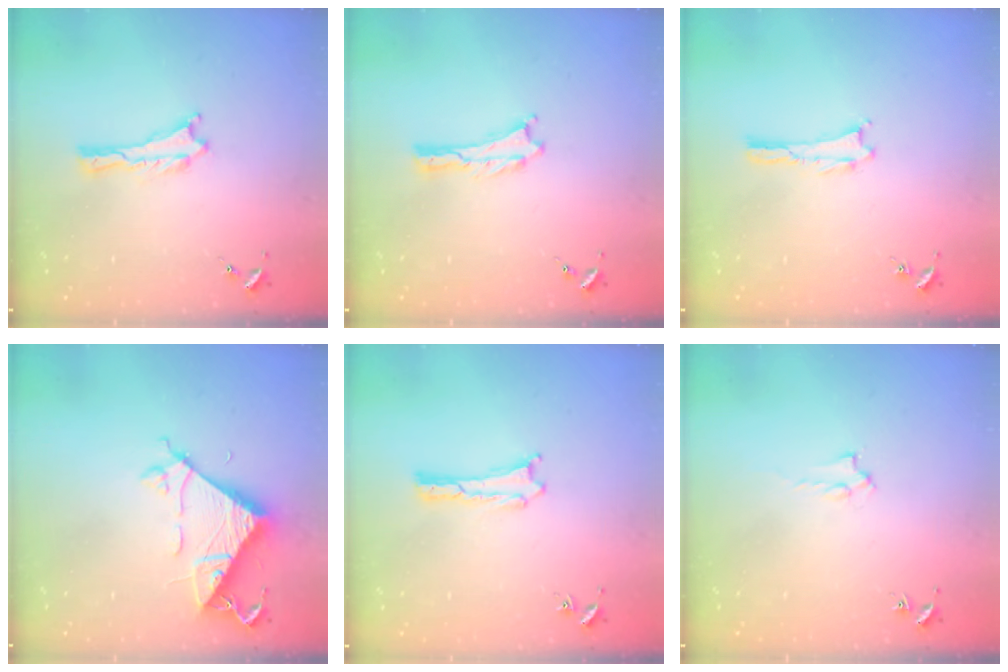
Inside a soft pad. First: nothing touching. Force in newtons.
{"total": 0.0}
{"total": 0.0}
{"total": 8.3, "press": 8.3, "slide": 0.8}
{"total": 0.0}
{"total": 1.4, "press": 1.4, "slide": 0.2}